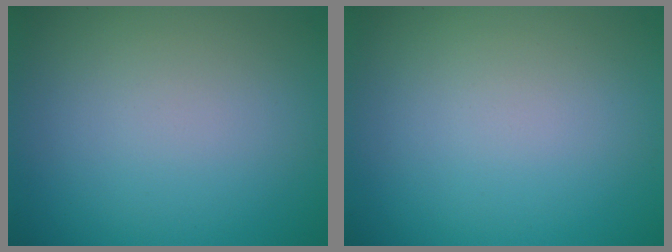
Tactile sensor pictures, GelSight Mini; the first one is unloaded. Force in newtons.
{"total": 0.0}